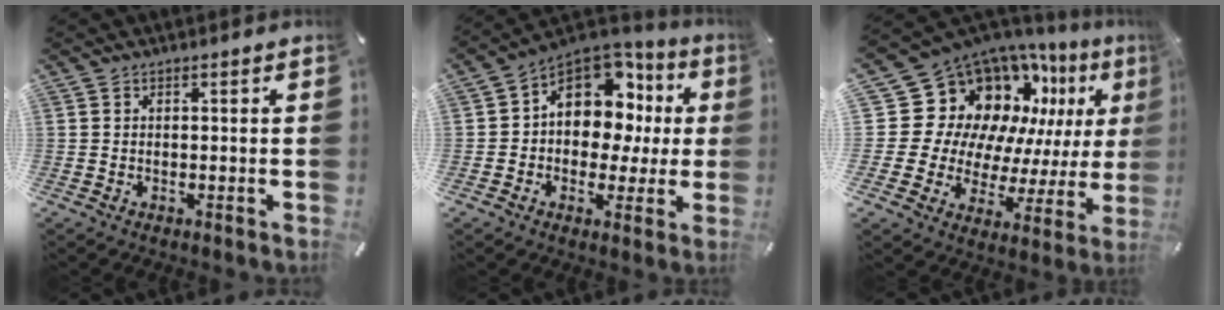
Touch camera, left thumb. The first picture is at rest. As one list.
[{"total": 13.3, "force": [3.8, 10.2, 7.6], "torque": [-0.118, -0.028, 0.074]}, {"total": 17.5, "force": [9.7, 13.1, 6.3], "torque": [-0.096, -0.111, 0.202]}]